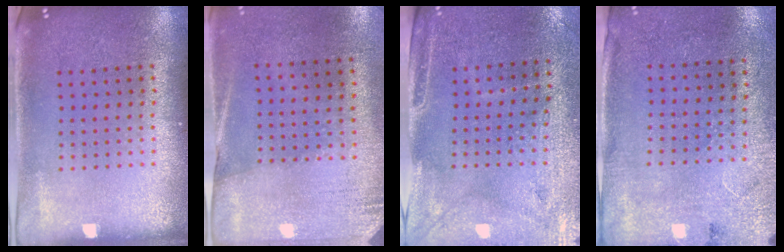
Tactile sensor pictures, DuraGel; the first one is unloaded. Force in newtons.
{"total": 2.6, "press": 2.3, "slide": 1.3}
{"total": 3.0, "press": 2.6, "slide": 1.5}
{"total": 2.6, "press": 2.2, "slide": 1.5}